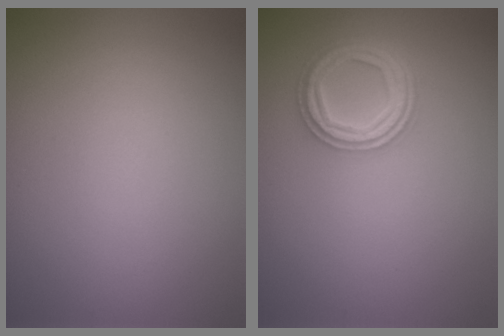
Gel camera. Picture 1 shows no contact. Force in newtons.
{"total": 3.5, "press": 3.4, "slide": 1.1}